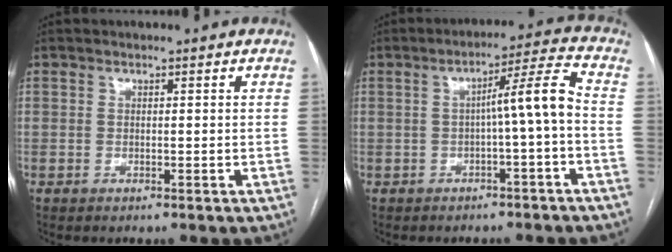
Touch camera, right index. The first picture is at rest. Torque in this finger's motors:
{"motor_torque": [0.97, -0.10, 0.37, 0.11]}